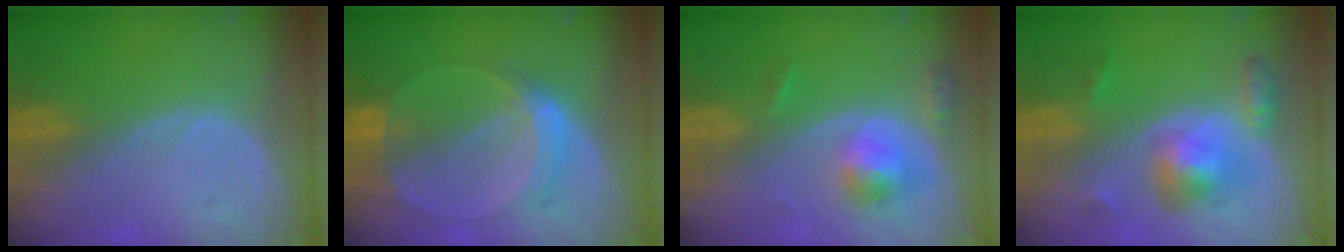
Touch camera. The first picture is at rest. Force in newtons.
{"total": 6.3, "press": 5.6, "slide": 2.7}
{"total": 5.3, "press": 4.8, "slide": 2.2}
{"total": 6.1, "press": 6.1, "slide": 0.3}